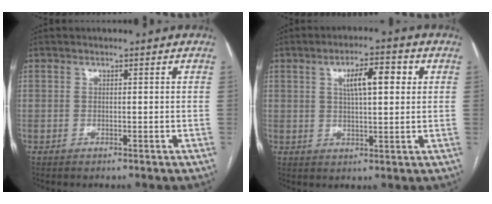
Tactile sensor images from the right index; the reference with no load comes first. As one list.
[{"total": 6.9, "force": [2.2, 1.8, 6.3], "torque": [-0.106, 0.015, 0.036]}]